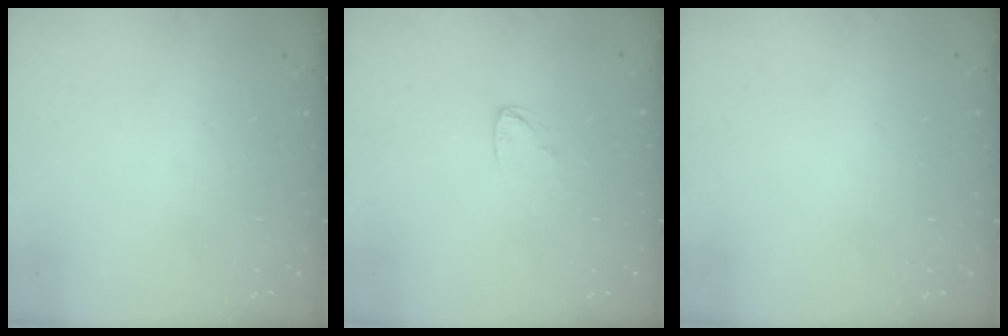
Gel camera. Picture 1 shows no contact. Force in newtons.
{"total": 2.4, "press": 2.4, "slide": 0.2}
{"total": 0.0}